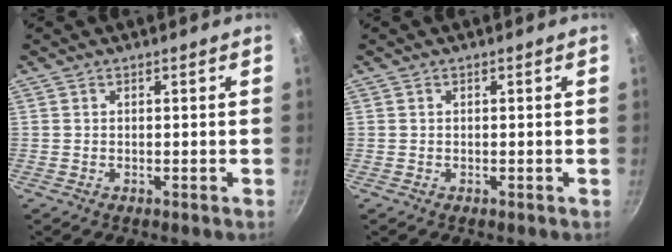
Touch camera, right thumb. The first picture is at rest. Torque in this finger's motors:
{"motor_torque": [0.25, -0.02, -0.31, 0.17, 0.01]}